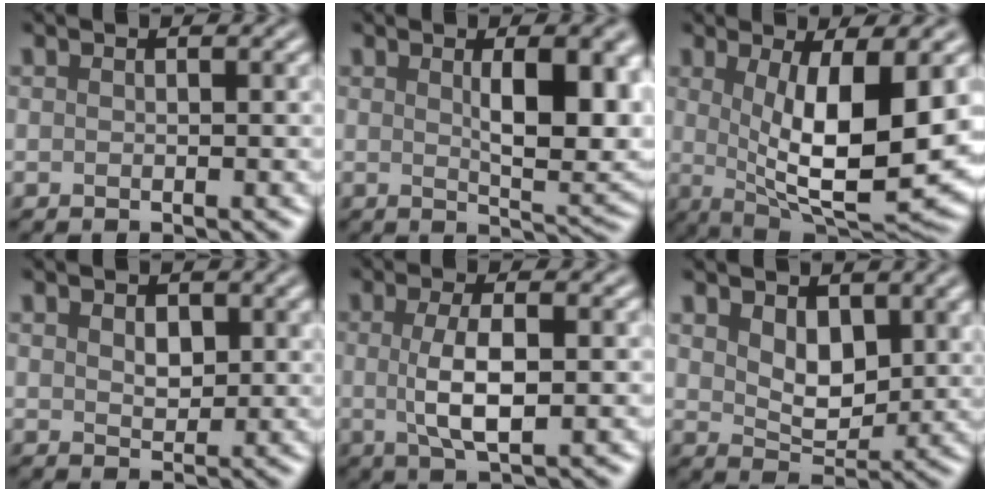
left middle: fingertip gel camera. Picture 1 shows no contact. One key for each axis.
{"total": 7.1, "fx": 1.2, "fy": 2.1, "fz": 6.7, "tx": -0.091, "ty": 0.000, "tz": 0.032}
{"total": 10.7, "fx": 0.5, "fy": 3.4, "fz": 10.1, "tx": -0.160, "ty": -0.015, "tz": 0.020}
{"total": 1.6, "fx": 1.0, "fy": 0.9, "fz": 0.8, "tx": -0.016, "ty": 0.004, "tz": 0.028}
{"total": 4.2, "fx": 0.1, "fy": 1.2, "fz": 4.1, "tx": -0.081, "ty": 0.006, "tz": 0.007}
{"total": 4.1, "fx": 1.9, "fy": 2.4, "fz": 2.8, "tx": -0.058, "ty": -0.003, "tz": 0.043}